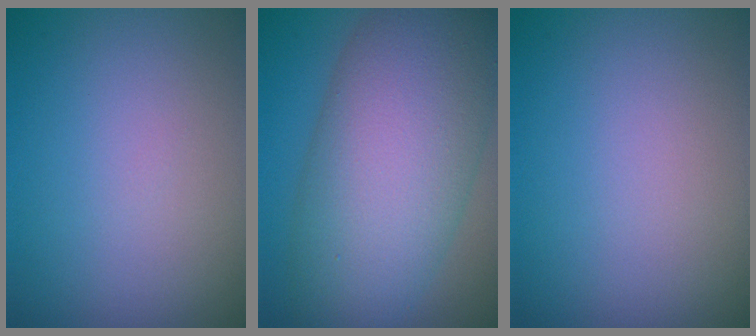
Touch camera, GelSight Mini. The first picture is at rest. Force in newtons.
{"total": 11.6, "press": 11.6, "slide": 0.4}
{"total": 0.0}